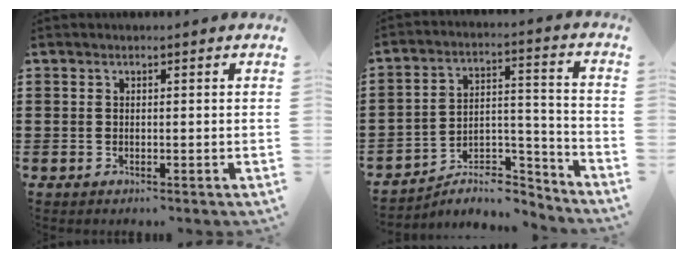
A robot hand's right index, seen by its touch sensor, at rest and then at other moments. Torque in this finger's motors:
{"motor_torque": [-0.14, 0.14, 0.01, 0.00]}